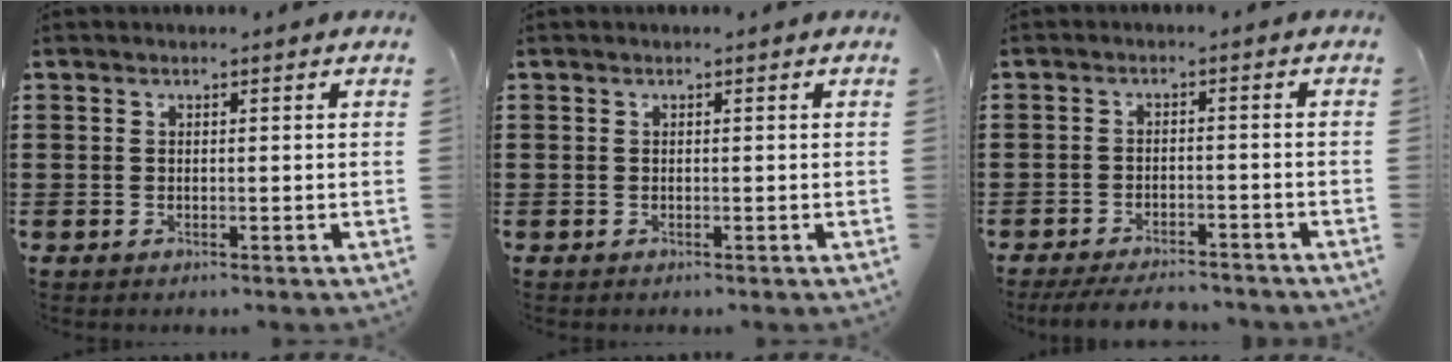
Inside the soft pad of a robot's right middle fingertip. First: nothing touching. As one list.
[{"total": 0.0}, {"total": 4.0, "force": [-3.8, 0.6, 1.0], "torque": [-0.024, 0.001, -0.077]}]